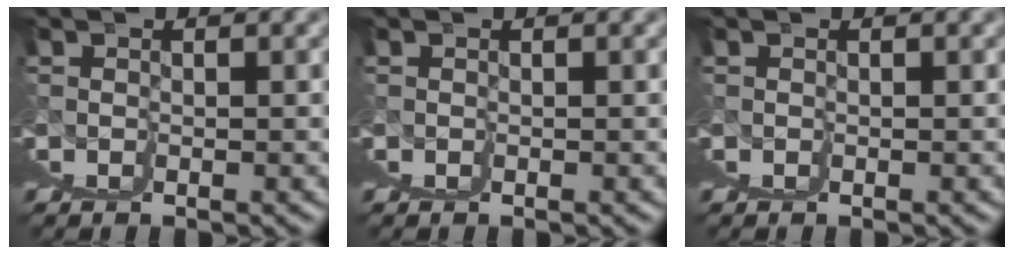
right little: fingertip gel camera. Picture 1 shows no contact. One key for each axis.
{"total": 0.0}
{"total": 0.0}